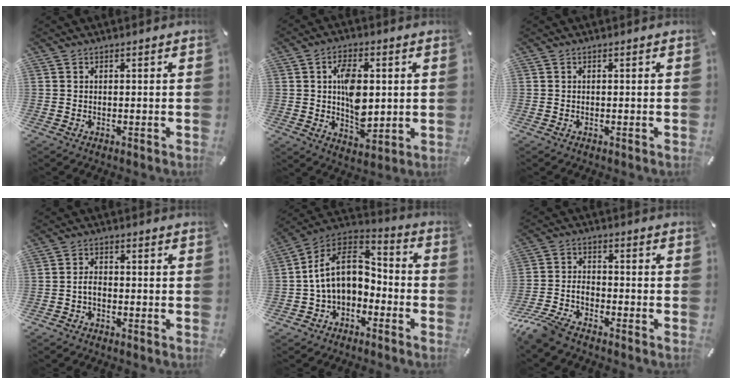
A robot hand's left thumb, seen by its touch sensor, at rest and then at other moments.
{"total": 10.7, "force": [1.3, 6.6, 8.3], "torque": [-0.145, -0.001, 0.020]}
{"total": 0.0}
{"total": 2.9, "force": [-1.2, 1.7, 2.0], "torque": [-0.044, 0.005, -0.024]}
{"total": 14.8, "force": [-1.0, 10.7, 10.2], "torque": [-0.210, 0.016, -0.020]}
{"total": 7.9, "force": [-6.6, 2.6, 3.3], "torque": [-0.082, 0.020, -0.133]}